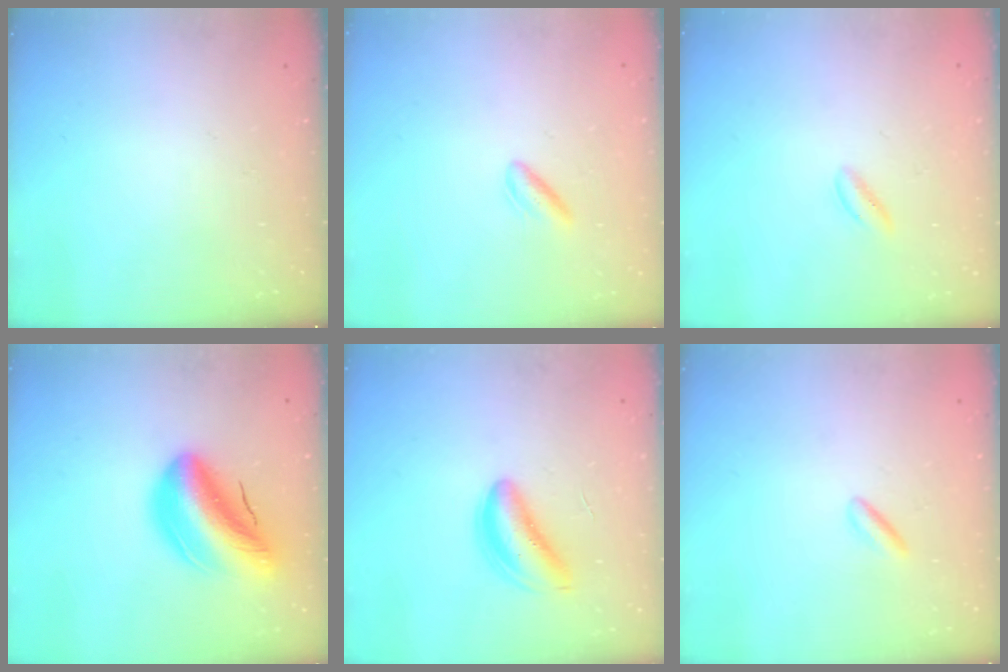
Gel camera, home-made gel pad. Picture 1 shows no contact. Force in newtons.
{"total": 2.9, "press": 2.5, "slide": 1.3}
{"total": 2.1, "press": 1.9, "slide": 0.9}
{"total": 14.8, "press": 14.2, "slide": 4.0}
{"total": 5.2, "press": 4.9, "slide": 1.6}
{"total": 2.2, "press": 2.0, "slide": 1.0}